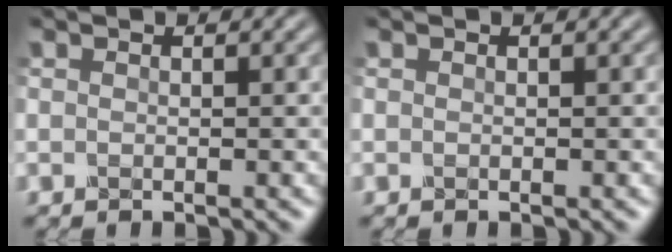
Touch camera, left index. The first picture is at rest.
{"total": 0.0}